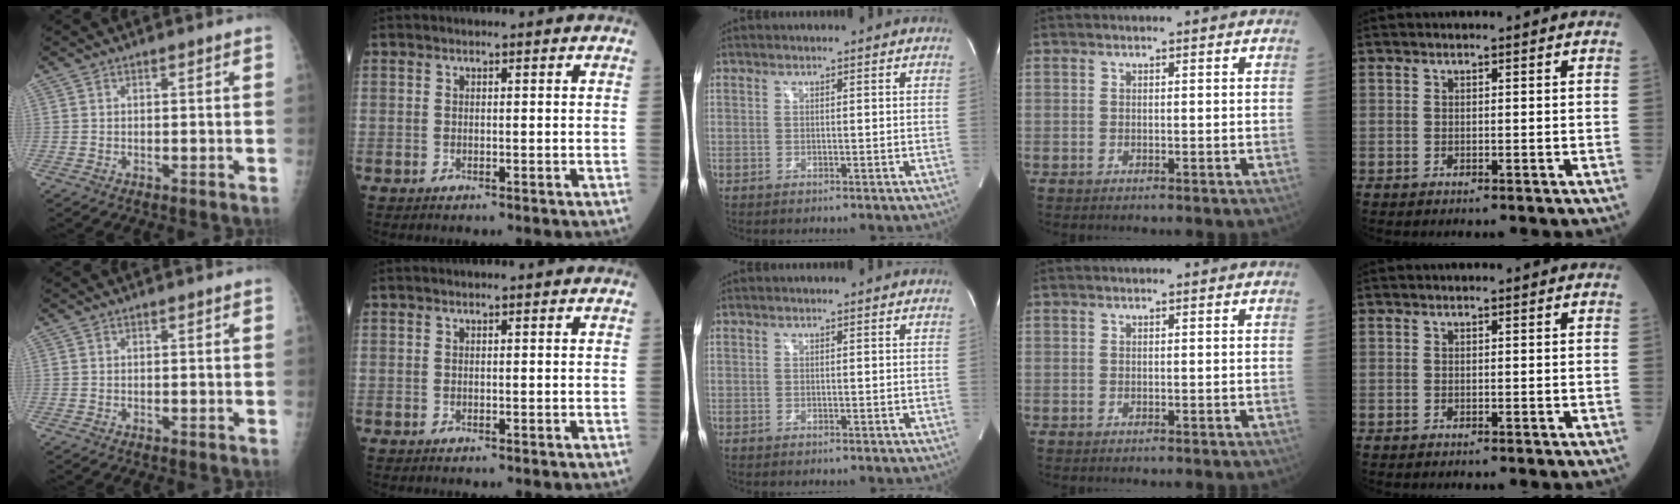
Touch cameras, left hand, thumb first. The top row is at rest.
{}